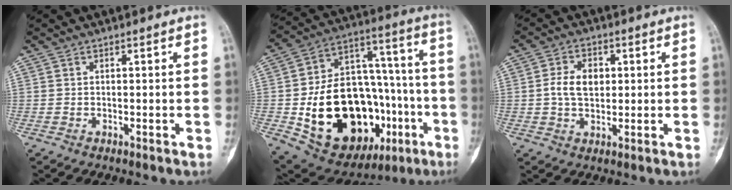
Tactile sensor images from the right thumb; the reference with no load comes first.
{"total": 31.7, "force": [-9.1, 18.5, 24.2], "torque": [-0.378, 0.037, -0.119]}
{"total": 6.4, "force": [0.7, 4.4, 4.7], "torque": [-0.074, 0.006, 0.010]}